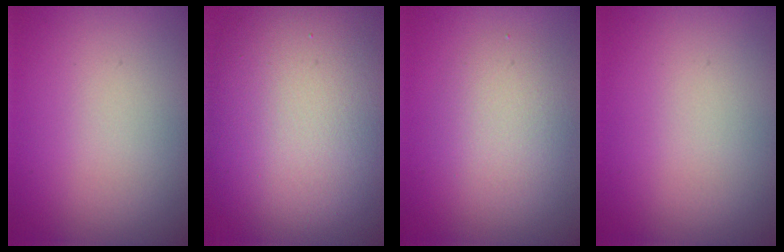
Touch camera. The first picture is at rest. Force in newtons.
{"total": 14.9, "press": 14.9, "slide": 1.0}
{"total": 2.8, "press": 2.8, "slide": 0.2}
{"total": 0.0}